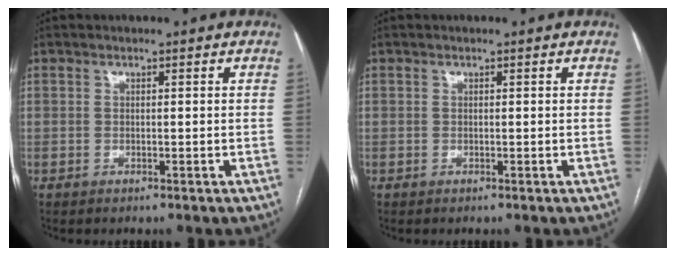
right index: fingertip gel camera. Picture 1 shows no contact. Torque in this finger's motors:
{"motor_torque": [-0.01, -0.01, 0.00, 0.00]}